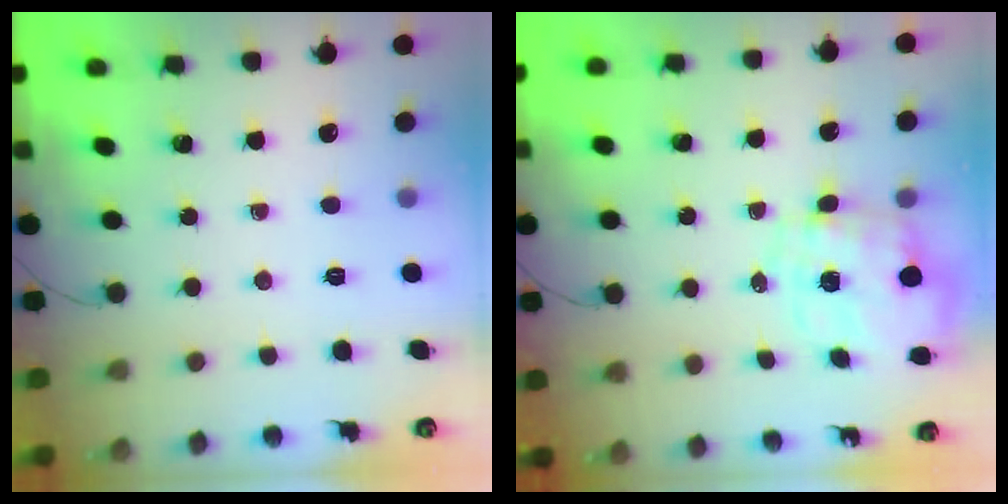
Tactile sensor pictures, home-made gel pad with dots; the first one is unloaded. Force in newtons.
{"total": 2.9, "press": 2.7, "slide": 1.1}